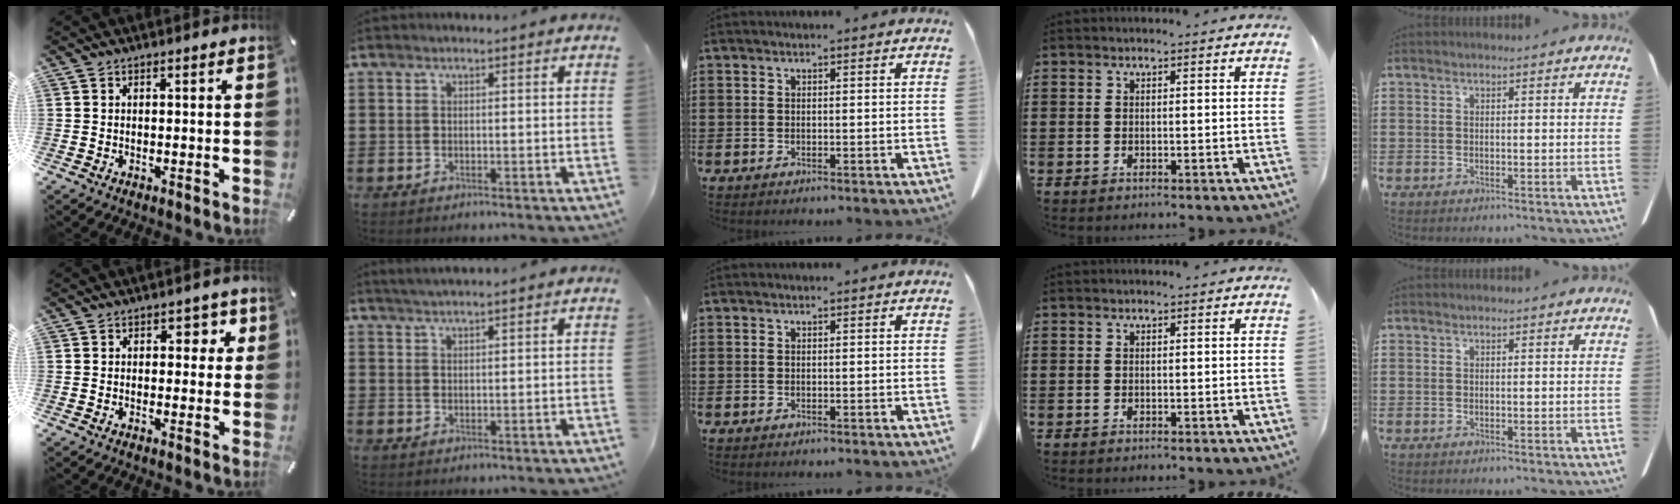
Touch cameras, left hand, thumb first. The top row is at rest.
{"thumb": {"total": 3.7, "force": [0.9, 2.7, 2.4], "torque": [-0.012, -0.005, 0.003]}, "index": {"total": 1.7, "force": [1.6, -0.2, 0.6], "torque": [-0.013, 0.001, 0.030]}}